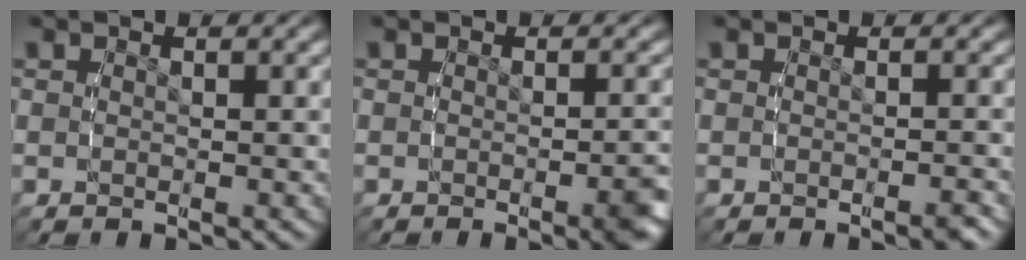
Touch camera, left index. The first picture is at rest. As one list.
[{"total": 2.1, "force": [-1.0, 0.4, 1.8], "torque": [-0.016, 0.007, -0.025]}, {"total": 0.7, "force": [-0.6, 0.0, 0.3], "torque": [-0.002, 0.010, -0.019]}]